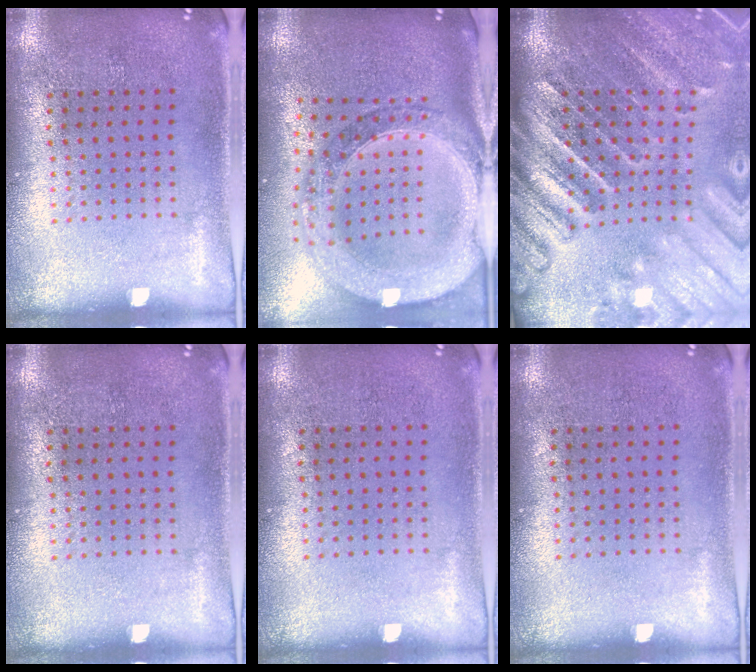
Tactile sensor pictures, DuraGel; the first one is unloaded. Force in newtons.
{"total": 2.6, "press": 2.3, "slide": 1.2}
{"total": 4.2, "press": 3.6, "slide": 2.3}
{"total": 0.0}
{"total": 0.0}
{"total": 0.0}